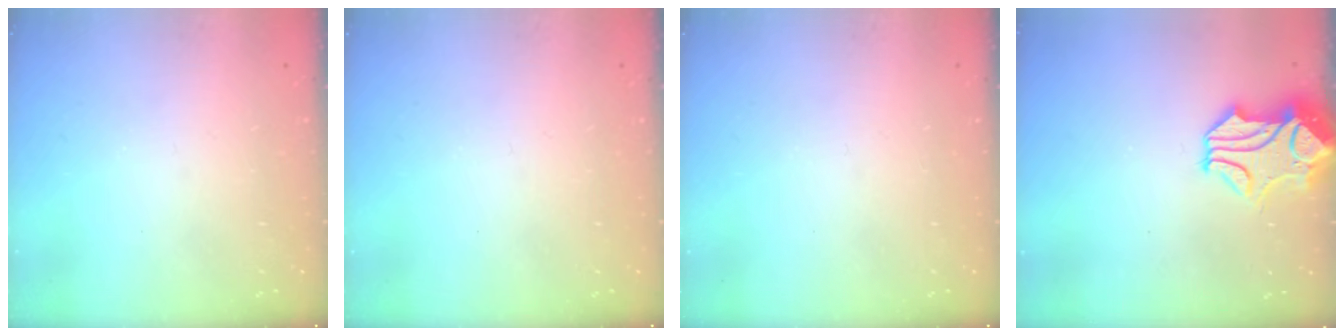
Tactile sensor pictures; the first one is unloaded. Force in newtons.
{"total": 0.0}
{"total": 0.0}
{"total": 2.0, "press": 1.5, "slide": 1.3}